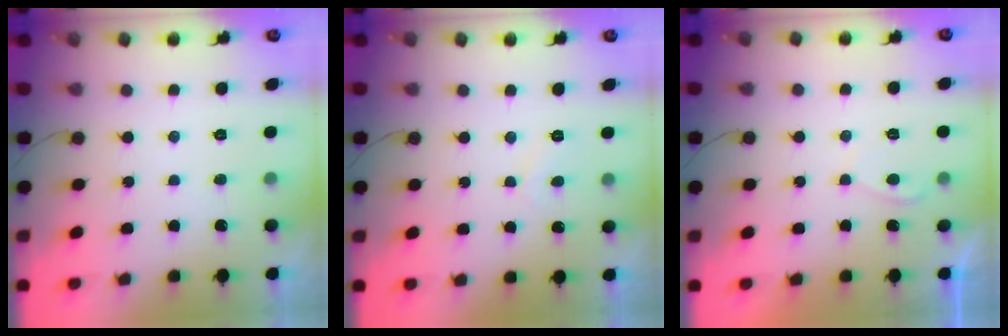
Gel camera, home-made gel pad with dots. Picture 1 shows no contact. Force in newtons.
{"total": 2.7, "press": 2.6, "slide": 0.5}
{"total": 1.2, "press": 1.0, "slide": 0.6}